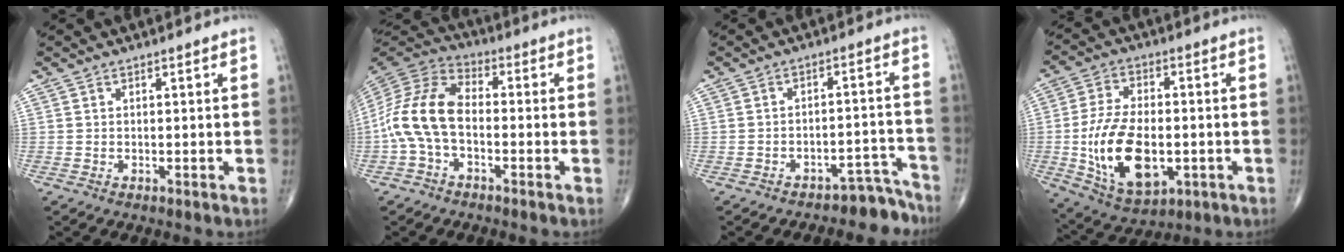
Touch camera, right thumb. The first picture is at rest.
{"total": 12.6, "force": [-2.1, 7.3, 10.1], "torque": [-0.205, 0.036, -0.052]}
{"total": 6.3, "force": [-5.9, 2.4, -0.3], "torque": [0.036, 0.098, -0.081]}
{"total": 17.3, "force": [-2.9, 9.6, 14.1], "torque": [-0.248, 0.000, -0.036]}